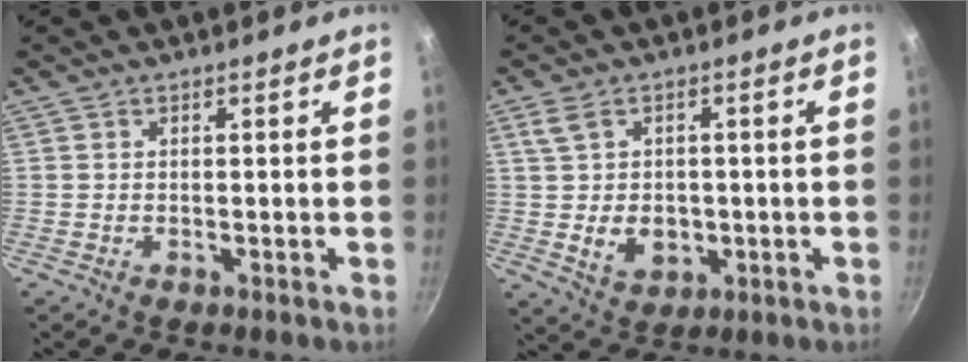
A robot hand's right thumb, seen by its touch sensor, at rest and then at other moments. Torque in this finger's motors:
{"motor_torque": [-0.03, 0.09, 0.08, -0.01, 0.03]}